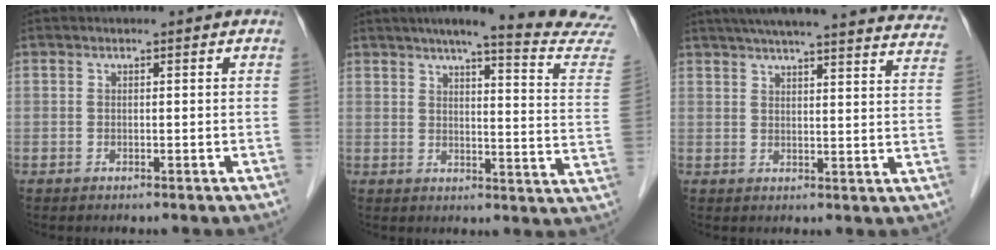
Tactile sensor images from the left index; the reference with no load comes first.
{"total": 18.5, "force": [16.6, -0.9, 8.0], "torque": [-0.105, -0.077, 0.185]}
{"total": 29.2, "force": [26.5, 2.2, 11.9], "torque": [-0.181, -0.041, 0.312]}